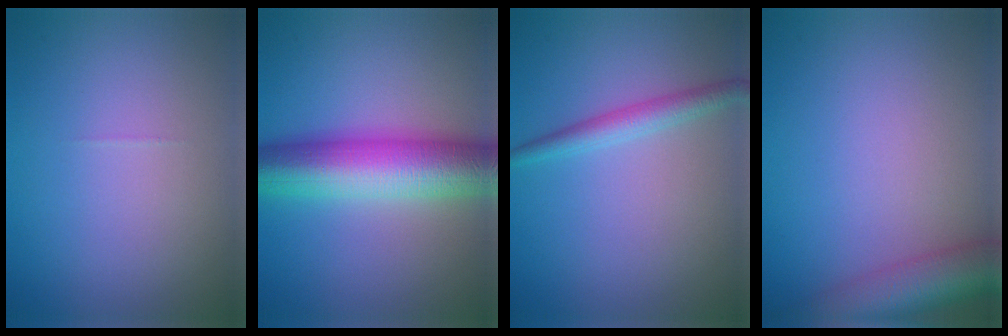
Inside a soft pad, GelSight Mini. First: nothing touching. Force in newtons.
{"total": 9.8, "press": 9.8, "slide": 0.2}
{"total": 2.3, "press": 2.3, "slide": 0.0}
{"total": 6.9, "press": 6.9, "slide": 0.4}